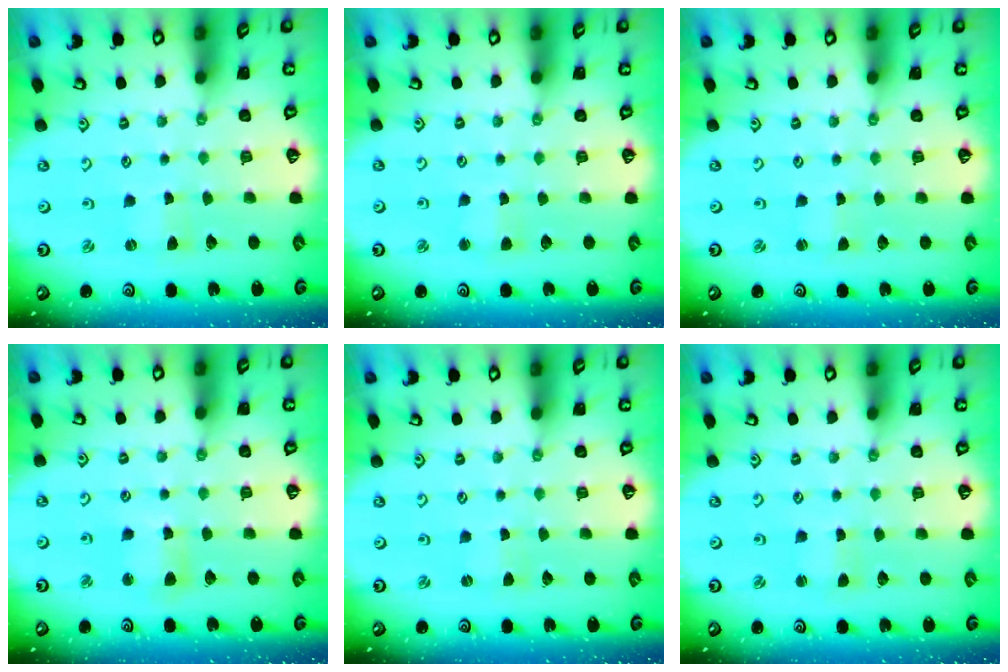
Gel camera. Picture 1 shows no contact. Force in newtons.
{"total": 2.4, "press": 2.4, "slide": 0.4}
{"total": 0.0}
{"total": 6.2, "press": 6.1, "slide": 0.9}
{"total": 0.0}
{"total": 0.9, "press": 0.9, "slide": 0.1}